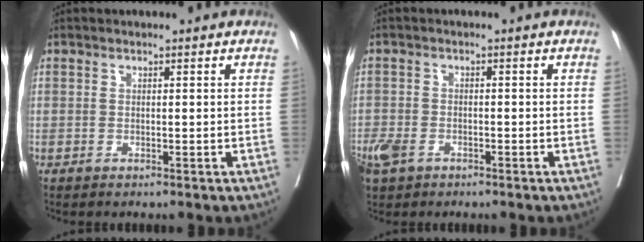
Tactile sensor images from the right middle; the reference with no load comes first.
{"total": 5.6, "force": [-3.4, 3.5, 2.7], "torque": [-0.060, -0.005, -0.062]}